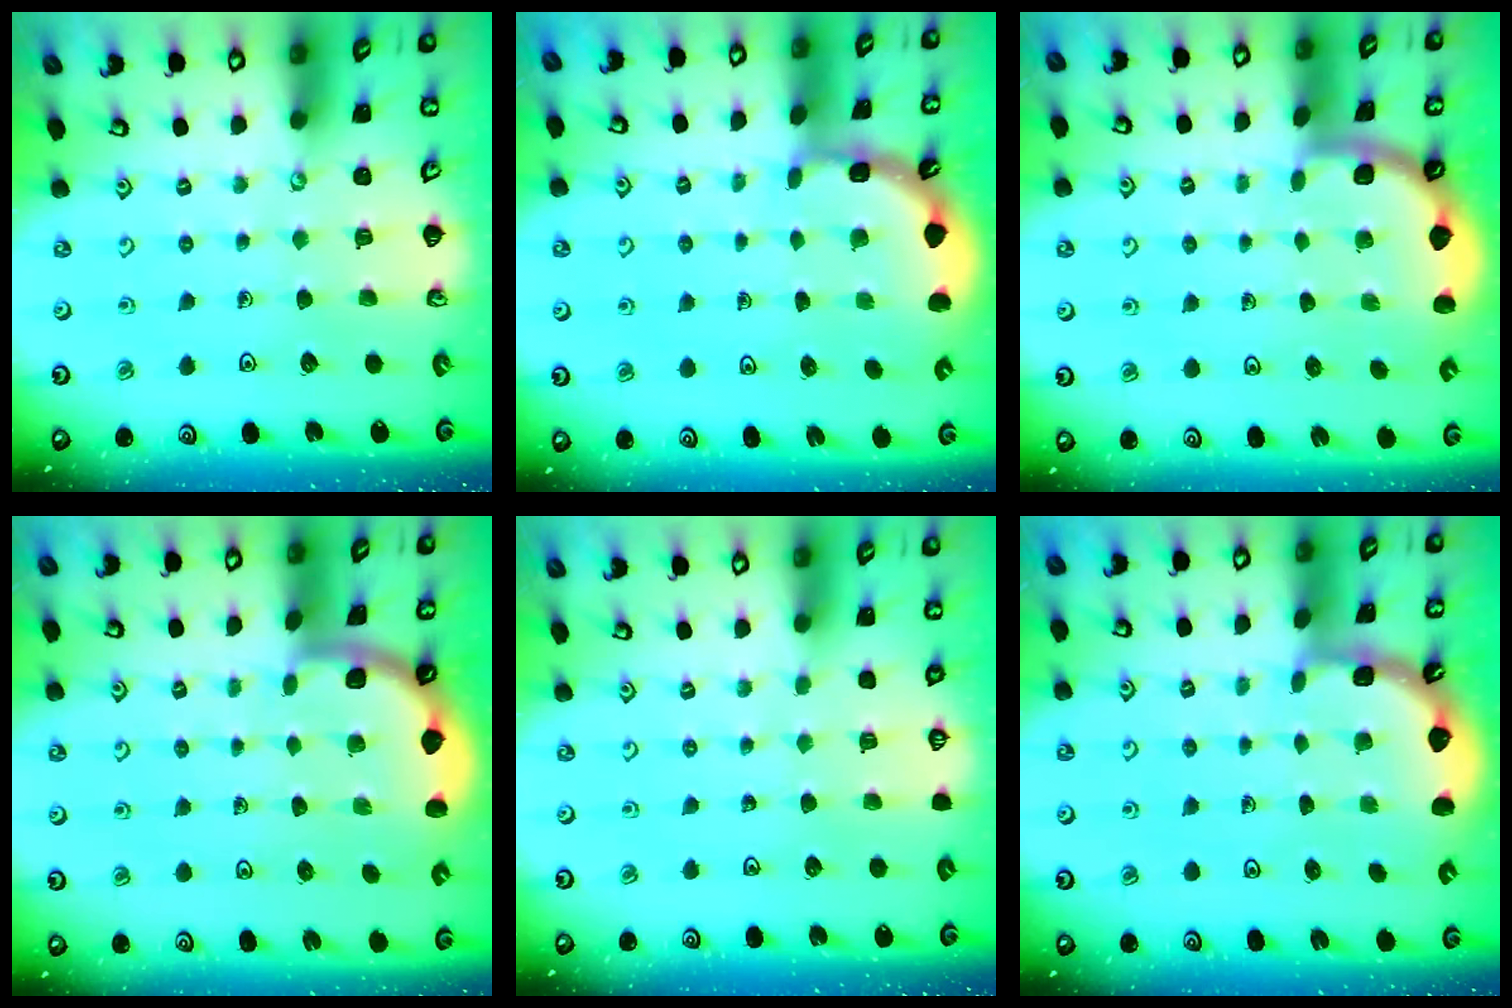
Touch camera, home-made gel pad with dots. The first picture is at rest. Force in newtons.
{"total": 2.2, "press": 2.2, "slide": 0.4}
{"total": 1.8, "press": 1.8, "slide": 0.1}
{"total": 1.7, "press": 1.7, "slide": 0.1}
{"total": 0.0}
{"total": 2.1, "press": 2.1, "slide": 0.2}